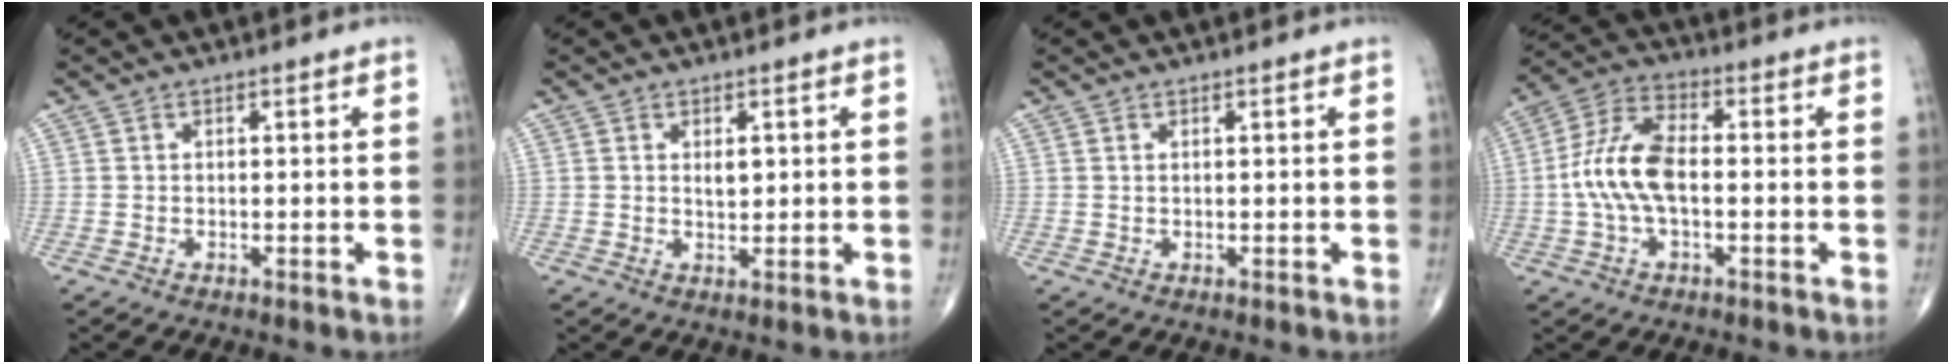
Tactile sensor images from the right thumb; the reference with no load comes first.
{"total": 2.2, "force": [0.6, 1.3, 1.7], "torque": [-0.022, -0.005, 0.010]}
{"total": 0.0}
{"total": 11.1, "force": [-0.9, 5.5, 9.6], "torque": [-0.207, 0.032, -0.021]}